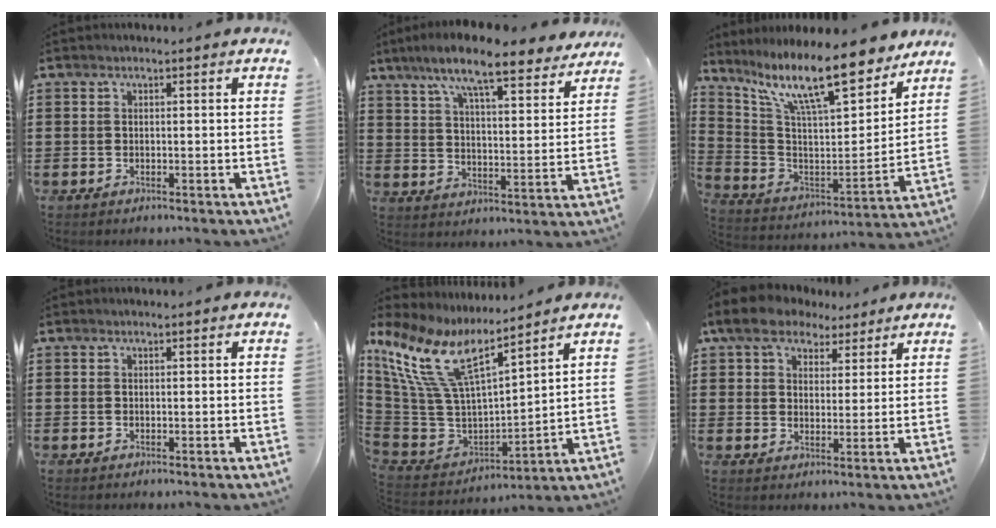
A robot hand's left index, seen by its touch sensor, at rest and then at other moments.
{"total": 10.3, "force": [8.6, 0.8, 5.7], "torque": [-0.131, -0.038, 0.143]}
{"total": 14.5, "force": [11.1, 2.7, 8.9], "torque": [-0.182, -0.068, 0.188]}
{"total": 0.0}
{"total": 12.7, "force": [7.9, 4.4, 8.9], "torque": [-0.224, -0.059, 0.136]}
{"total": 7.2, "force": [5.2, 4.2, 2.6], "torque": [-0.070, 0.001, 0.096]}